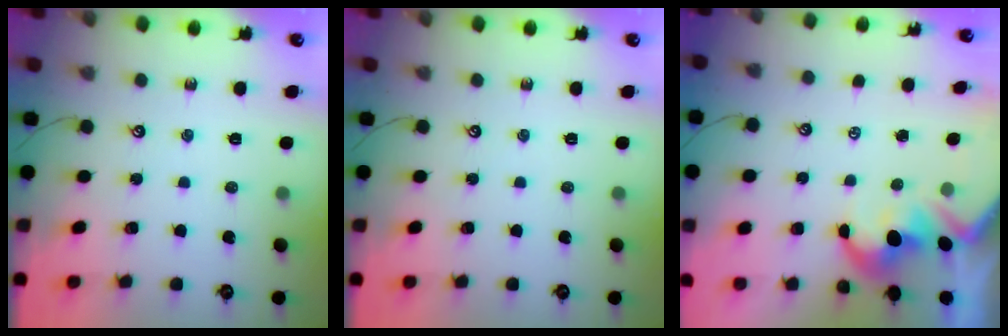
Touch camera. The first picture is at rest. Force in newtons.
{"total": 0.0}
{"total": 2.4, "press": 2.1, "slide": 1.1}